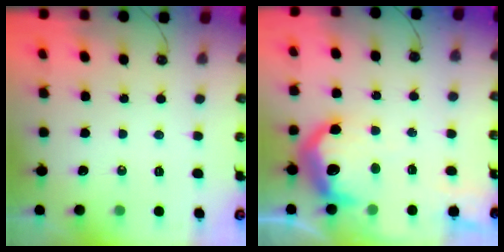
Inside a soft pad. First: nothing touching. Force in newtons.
{"total": 16.3, "press": 16.3, "slide": 1.0}